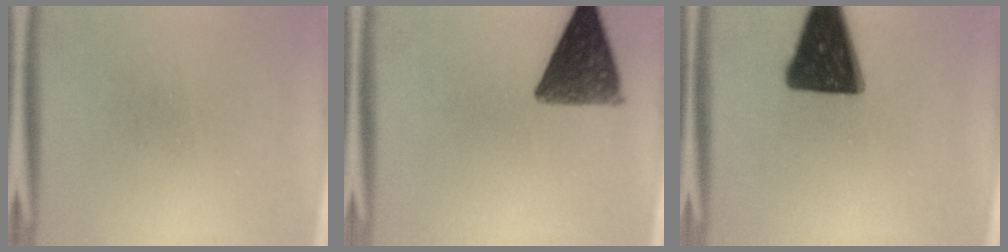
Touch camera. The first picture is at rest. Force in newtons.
{"total": 10.4}
{"total": 17.6}